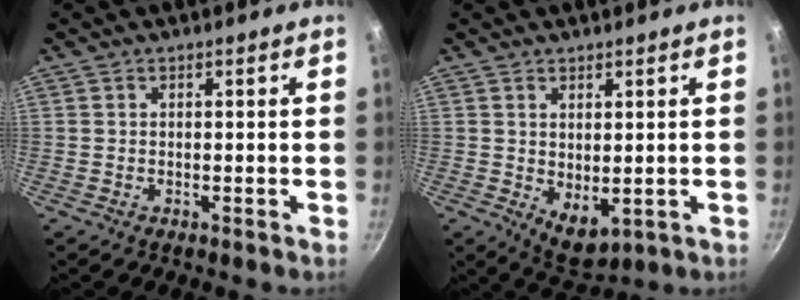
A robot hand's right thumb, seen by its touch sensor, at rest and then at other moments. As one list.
[{"total": 5.8, "force": [0.7, 3.2, 4.8], "torque": [-0.061, -0.020, 0.024]}]